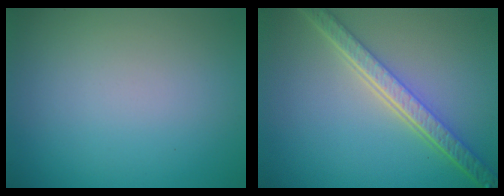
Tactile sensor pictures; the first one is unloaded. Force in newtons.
{"total": 5.9, "press": 4.3, "slide": 4.0}